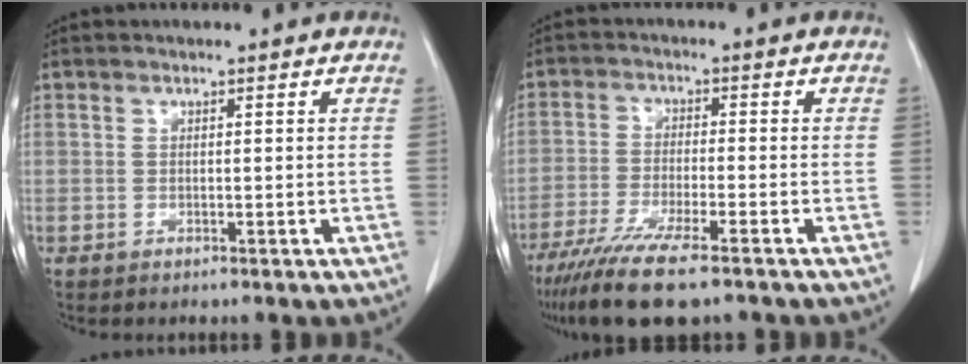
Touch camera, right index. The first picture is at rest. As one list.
[{"total": 11.0, "force": [-8.1, 1.3, 7.3], "torque": [-0.125, -0.026, -0.135]}]